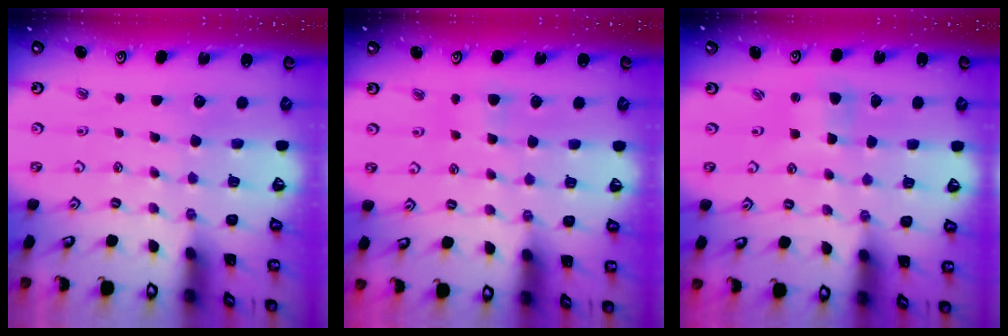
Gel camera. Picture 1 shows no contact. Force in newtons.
{"total": 5.4, "press": 5.2, "slide": 1.1}
{"total": 2.2, "press": 2.2, "slide": 0.3}